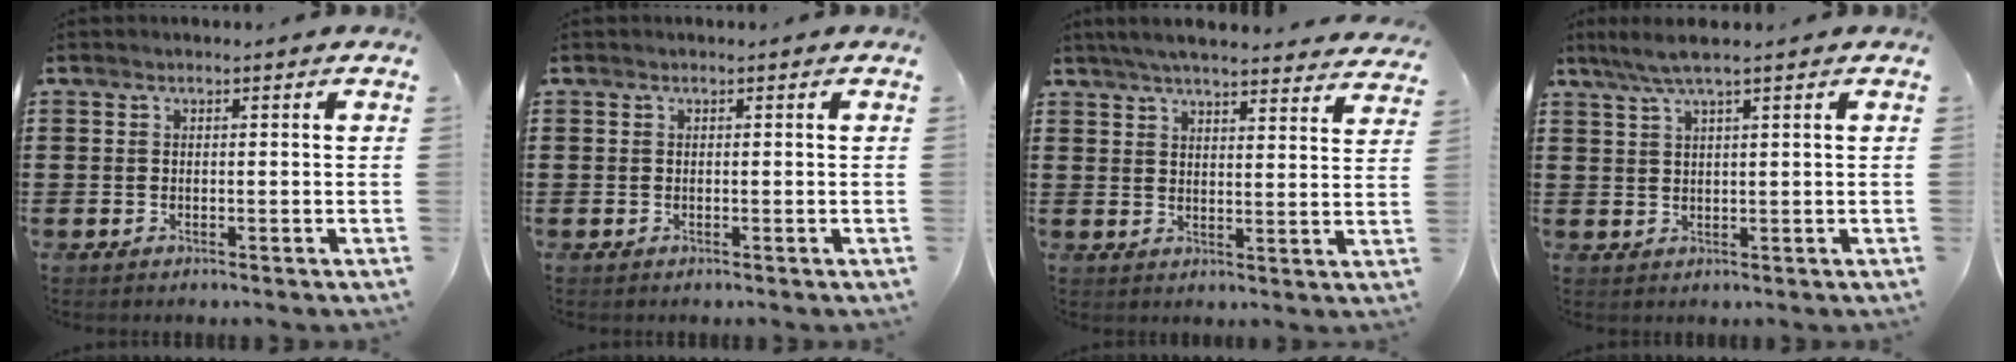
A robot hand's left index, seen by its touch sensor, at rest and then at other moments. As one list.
[{"total": 0.0}, {"total": 5.4, "force": [5.1, 0.0, 1.8], "torque": [-0.051, -0.021, 0.091]}, {"total": 4.0, "force": [2.6, 0.0, 3.0], "torque": [-0.063, 0.001, 0.048]}]